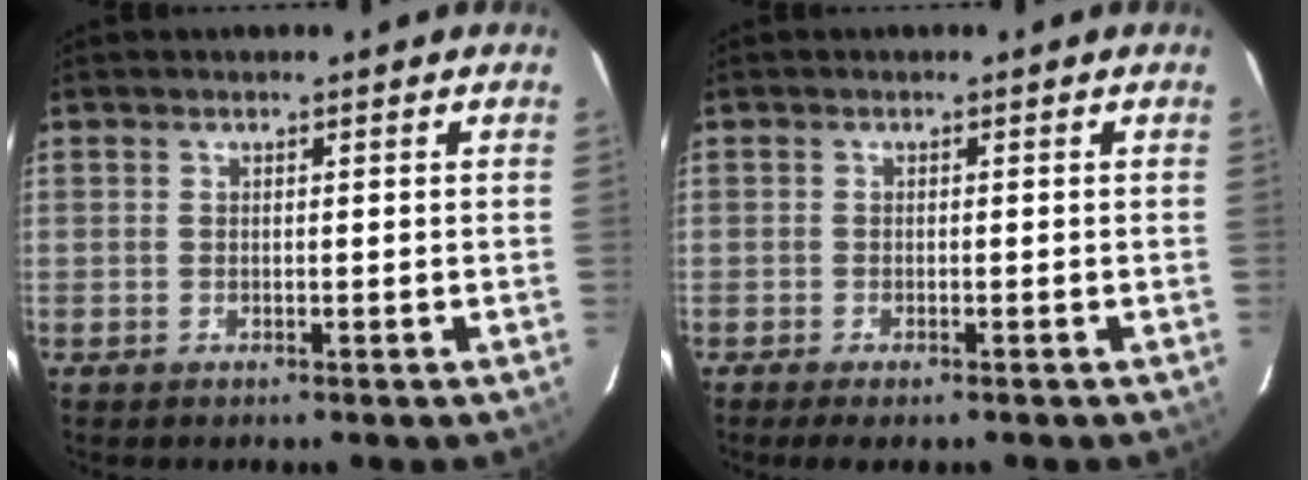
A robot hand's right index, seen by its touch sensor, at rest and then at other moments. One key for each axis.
{"total": 2.9, "fx": -2.3, "fy": 0.5, "fz": 1.7, "tx": -0.039, "ty": -0.012, "tz": -0.040}